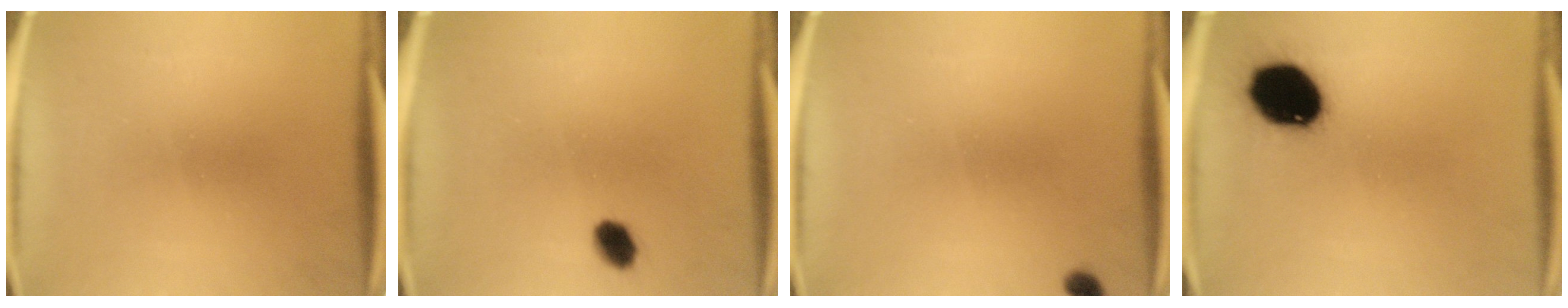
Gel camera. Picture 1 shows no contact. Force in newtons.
{"total": 3.8}
{"total": 1.5}
{"total": 15.6}